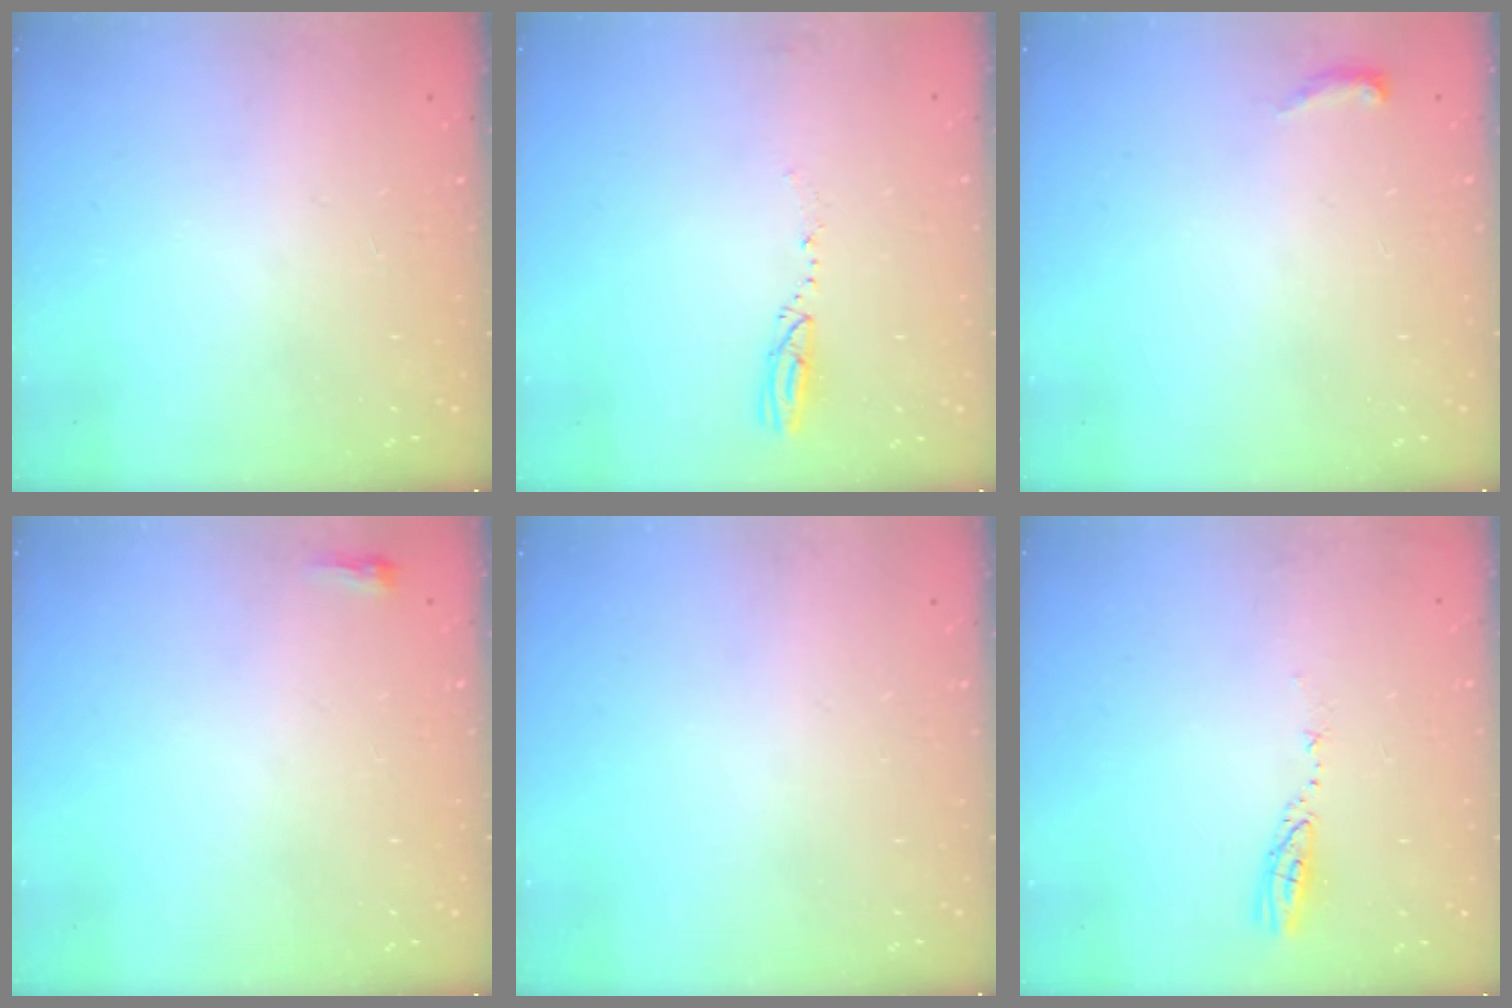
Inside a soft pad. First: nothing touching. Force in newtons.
{"total": 3.2, "press": 3.2, "slide": 0.4}
{"total": 6.9, "press": 2.8, "slide": 6.3}
{"total": 2.4, "press": 2.4, "slide": 0.6}
{"total": 0.0}
{"total": 3.3, "press": 3.3, "slide": 0.2}